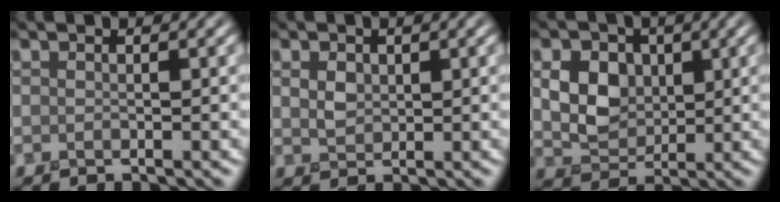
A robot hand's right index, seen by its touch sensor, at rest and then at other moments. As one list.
[{"total": 2.0, "force": [0.5, 1.5, 1.2], "torque": [-0.025, 0.002, 0.002]}, {"total": 5.0, "force": [0.7, 3.8, 3.1], "torque": [-0.064, -0.005, 0.006]}]